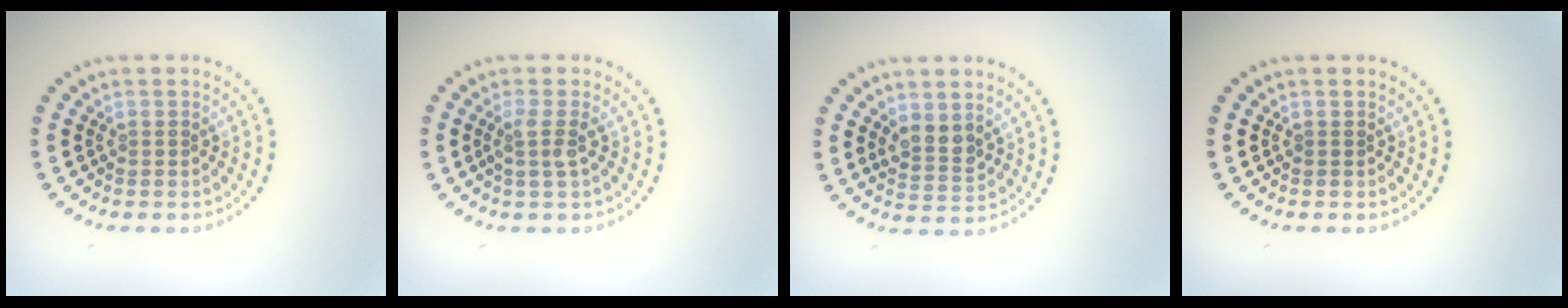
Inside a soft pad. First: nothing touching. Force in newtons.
{"total": 1.8, "press": 1.3, "slide": 1.2}
{"total": 2.4, "press": 2.2, "slide": 1.0}
{"total": 0.0}